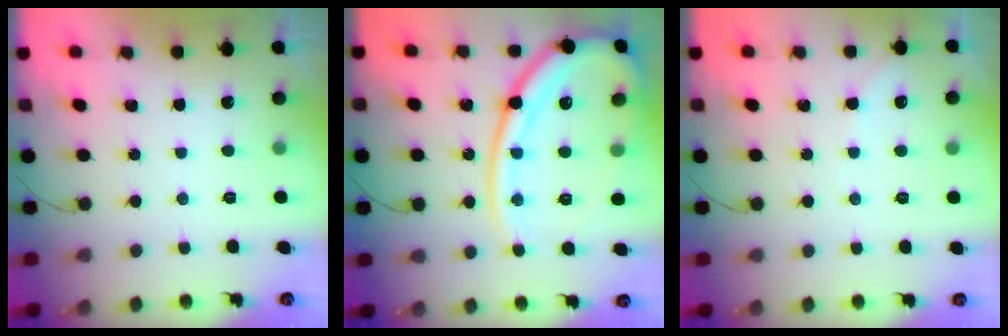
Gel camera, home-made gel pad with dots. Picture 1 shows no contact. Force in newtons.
{"total": 21.4, "press": 21.3, "slide": 1.7}
{"total": 2.4, "press": 2.4, "slide": 0.5}